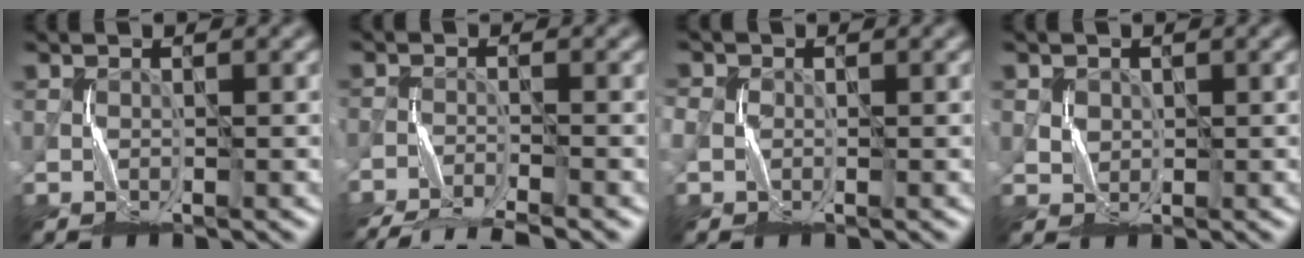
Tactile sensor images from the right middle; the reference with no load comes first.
{"total": 6.8, "force": [-6.3, 0.6, 2.3], "torque": [-0.041, -0.016, -0.109]}
{"total": 1.8, "force": [-0.3, 1.6, 0.7], "torque": [-0.021, 0.003, -0.009]}
{"total": 1.3, "force": [0.6, 1.1, 0.1], "torque": [-0.006, -0.006, 0.020]}